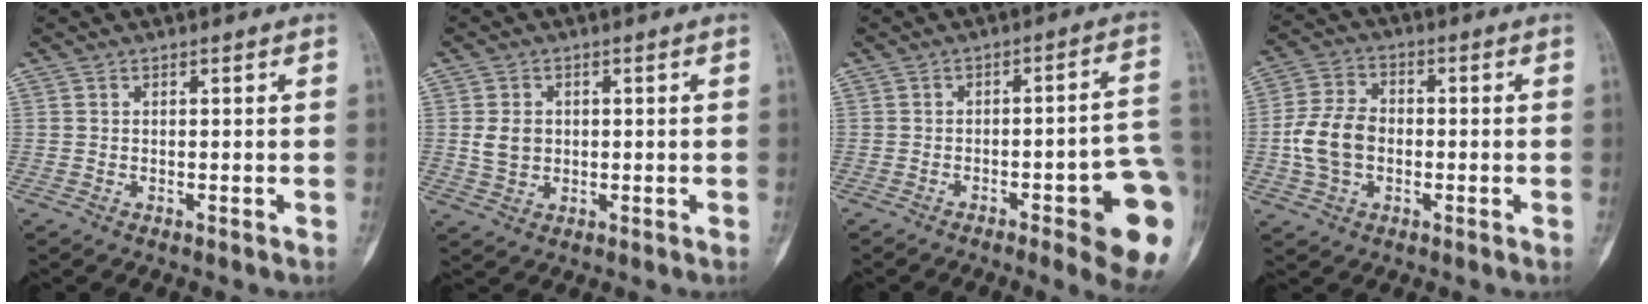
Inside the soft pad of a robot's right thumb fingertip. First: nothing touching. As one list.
[{"total": 4.2, "force": [0.3, 3.5, 2.4], "torque": [-0.035, 0.001, 0.013]}, {"total": 15.6, "force": [-5.3, 3.5, 14.3], "torque": [-0.134, 0.031, -0.055]}, {"total": 9.4, "force": [-1.3, 6.8, 6.4], "torque": [-0.122, 0.020, -0.027]}]